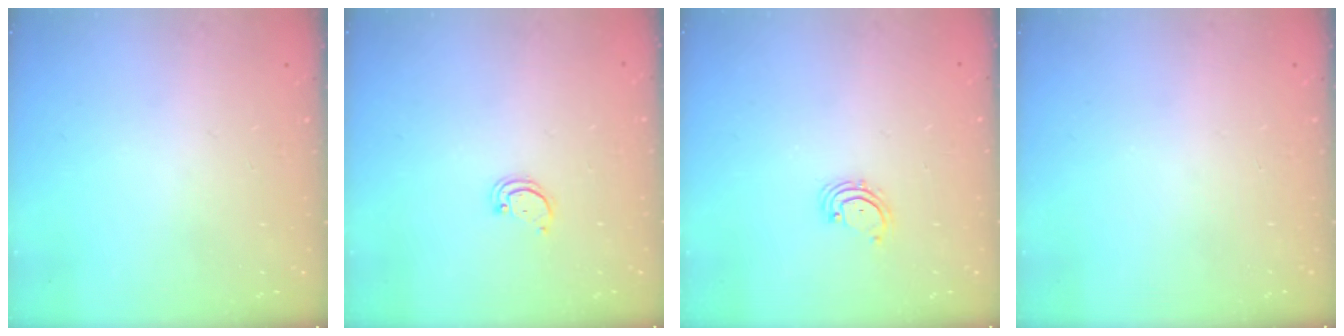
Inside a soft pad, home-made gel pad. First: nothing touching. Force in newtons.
{"total": 1.8, "press": 1.8, "slide": 0.2}
{"total": 2.3, "press": 2.3, "slide": 0.5}
{"total": 0.0}